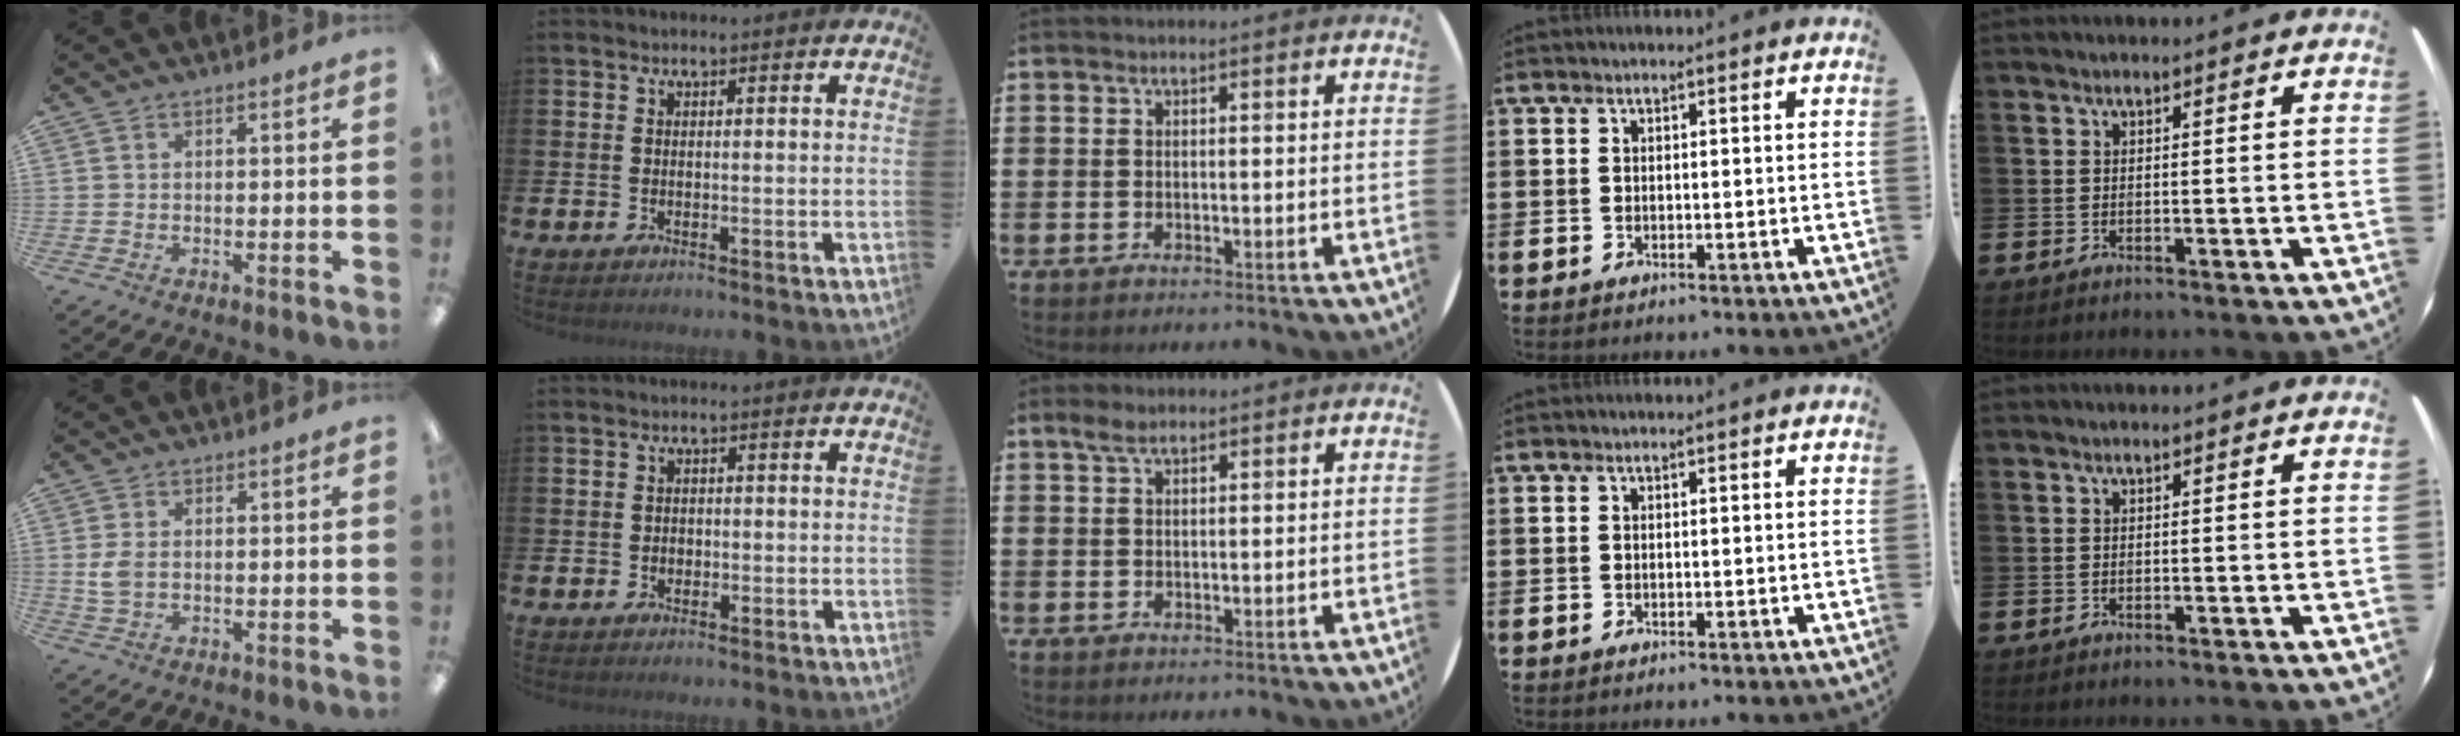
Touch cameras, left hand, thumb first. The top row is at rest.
{"thumb": {"total": 3.5, "force": [0.2, 2.2, 2.7], "torque": [-0.067, 0.000, -0.001]}, "index": {"total": 1.1, "force": [-0.2, 1.0, 0.5], "torque": [-0.009, 0.007, -0.006]}, "middle": {"total": 2.1, "force": [1.5, 0.8, 1.2], "torque": [-0.025, 0.006, 0.027]}}